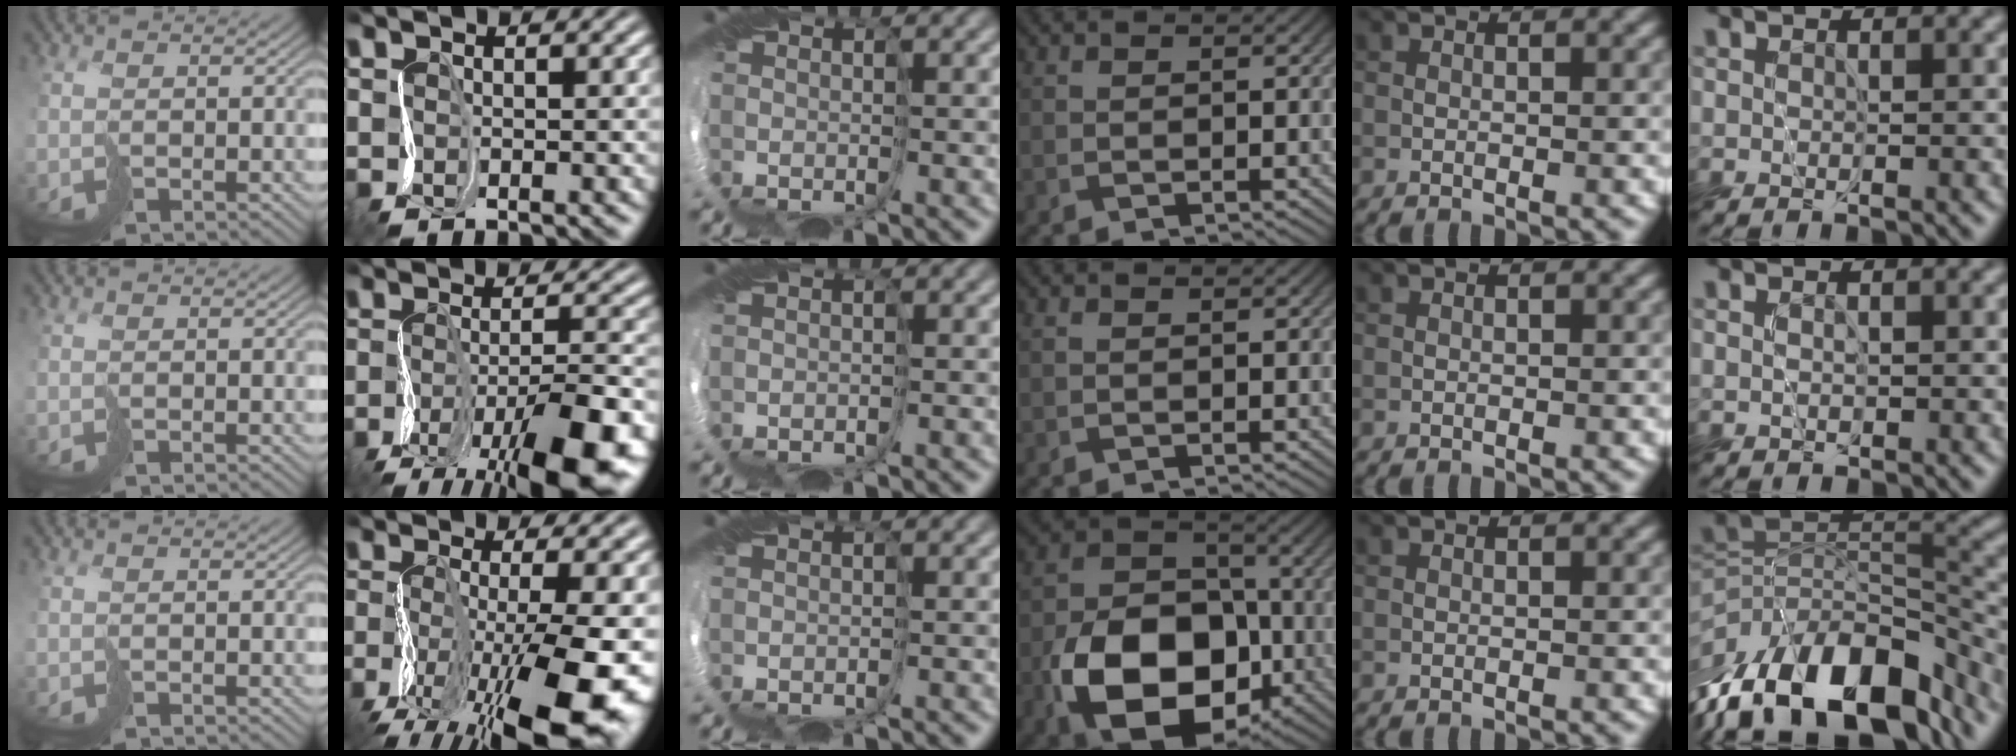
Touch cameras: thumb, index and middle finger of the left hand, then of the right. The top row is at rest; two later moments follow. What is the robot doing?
{"motion": "cut", "object": "bubble wrap"}